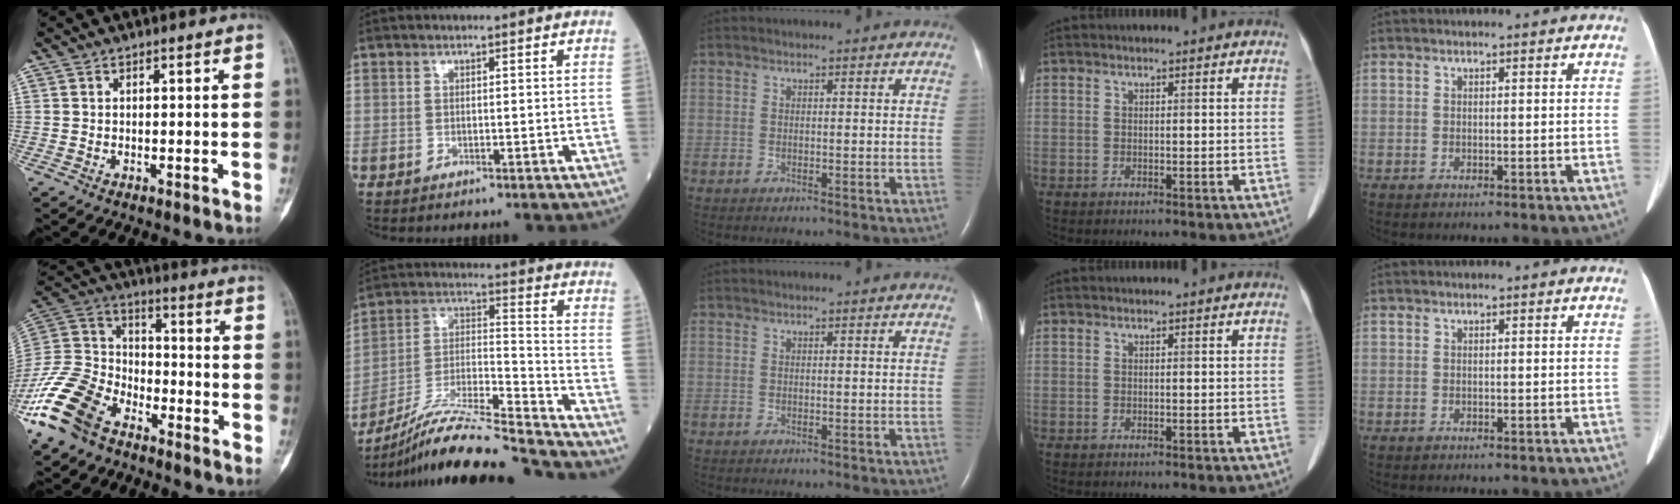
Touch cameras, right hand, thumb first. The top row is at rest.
{"thumb": {"total": 17.9, "force": [-11.4, 10.5, 9.0], "torque": [-0.187, 0.057, -0.224]}, "index": {"total": 22.4, "force": [-20.1, 0.1, 9.8], "torque": [-0.188, -0.018, -0.344]}}